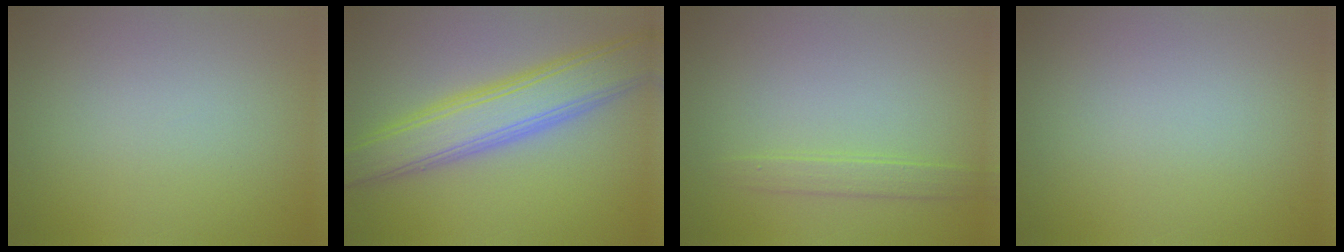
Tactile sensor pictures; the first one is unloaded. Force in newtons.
{"total": 6.9, "press": 6.9, "slide": 0.1}
{"total": 1.6, "press": 1.6, "slide": 0.0}
{"total": 0.0}